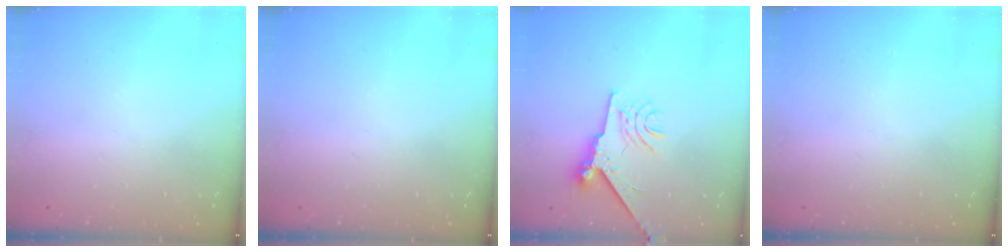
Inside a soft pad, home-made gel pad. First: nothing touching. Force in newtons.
{"total": 0.0}
{"total": 11.5, "press": 11.4, "slide": 1.2}
{"total": 0.0}